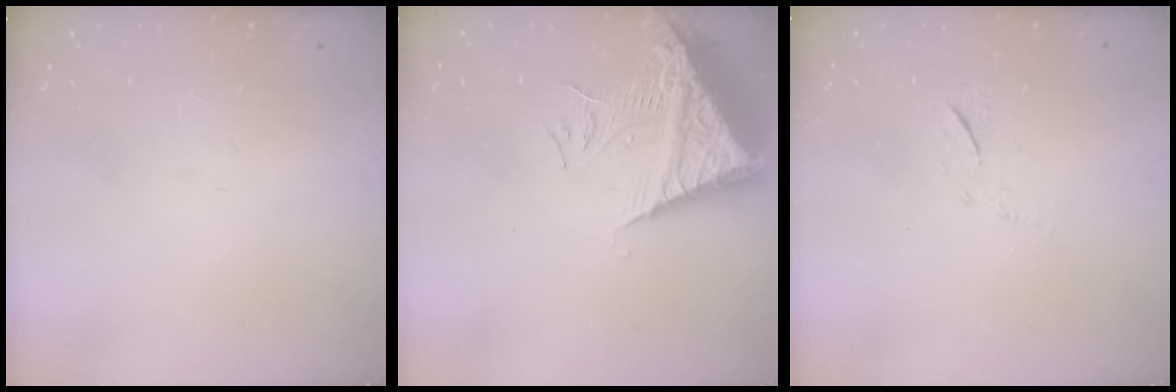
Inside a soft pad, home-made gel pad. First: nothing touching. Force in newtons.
{"total": 10.3, "press": 10.2, "slide": 1.1}
{"total": 5.6, "press": 5.6, "slide": 0.6}